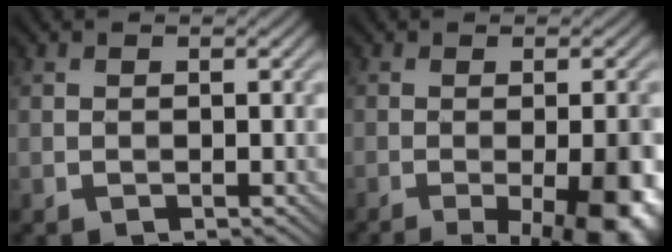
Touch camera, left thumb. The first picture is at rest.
{"total": 9.4, "force": [-3.8, 2.1, 8.3], "torque": [-0.107, -0.002, -0.045]}